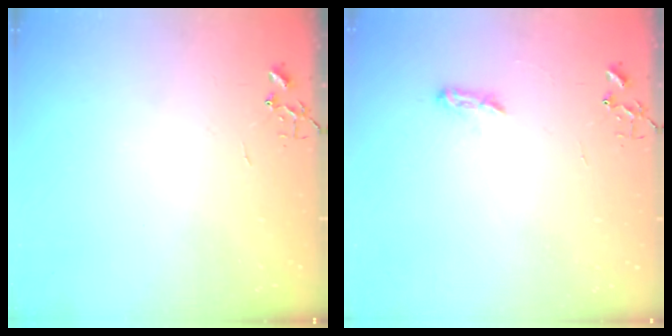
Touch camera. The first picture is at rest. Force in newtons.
{"total": 5.5, "press": 5.5, "slide": 0.5}